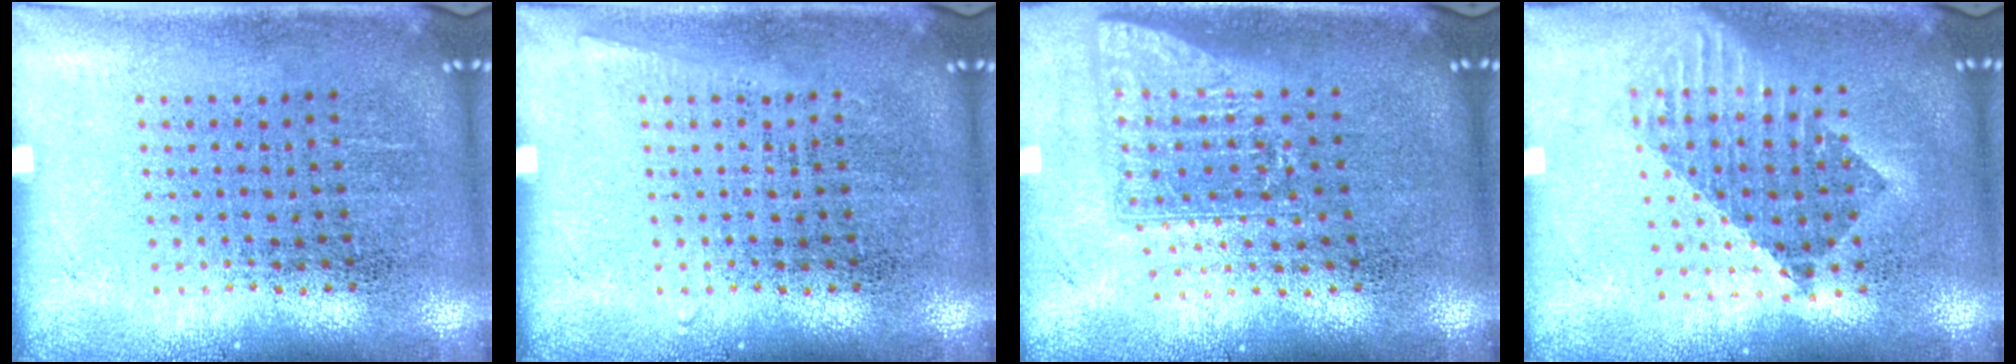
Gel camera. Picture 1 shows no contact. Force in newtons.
{"total": 0.7, "press": 0.7, "slide": 0.0}
{"total": 1.6, "press": 1.2, "slide": 1.0}
{"total": 1.7, "press": 1.4, "slide": 1.0}